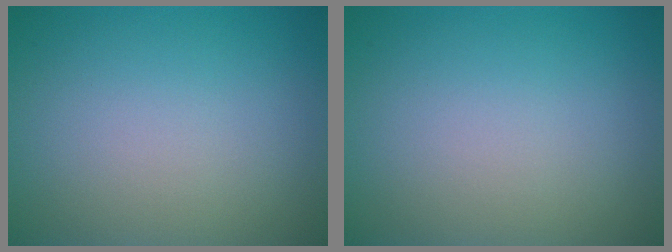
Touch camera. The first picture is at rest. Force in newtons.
{"total": 0.0}